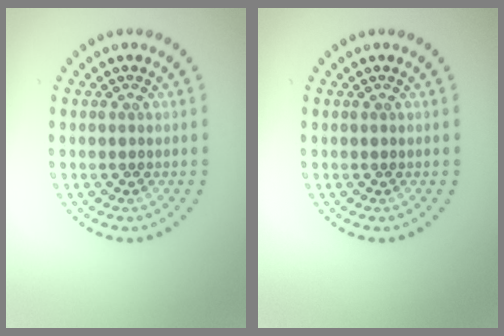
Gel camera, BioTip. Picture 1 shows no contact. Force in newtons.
{"total": 0.0}